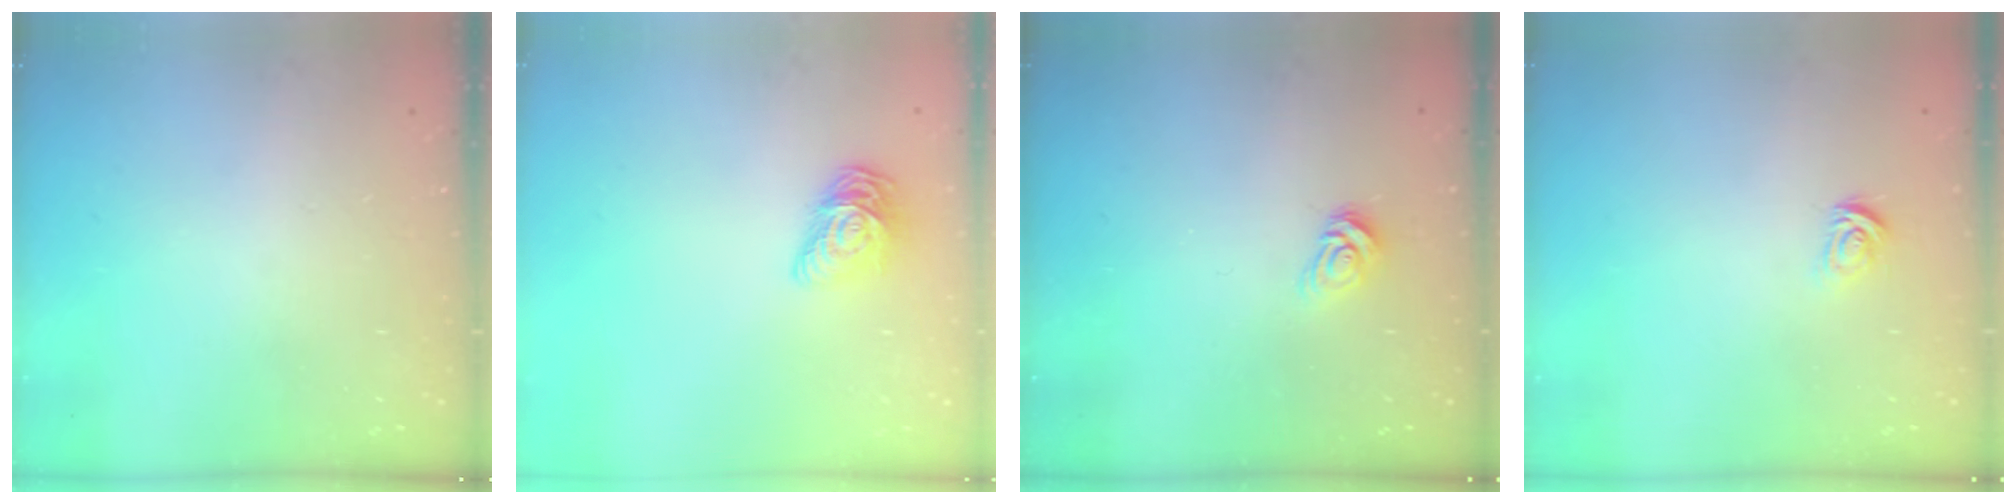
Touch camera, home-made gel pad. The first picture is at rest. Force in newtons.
{"total": 10.6, "press": 10.6, "slide": 1.0}
{"total": 5.8, "press": 5.8, "slide": 0.4}
{"total": 2.8, "press": 2.8, "slide": 0.4}